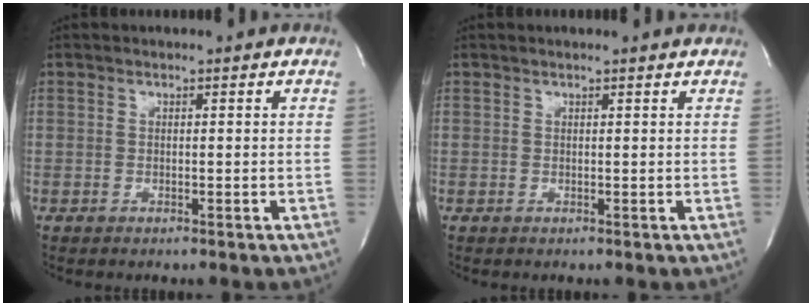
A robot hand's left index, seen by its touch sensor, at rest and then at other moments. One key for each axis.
{"total": 2.3, "fx": 2.2, "fy": -0.1, "fz": 0.8, "tx": -0.015, "ty": 0.010, "tz": 0.023}